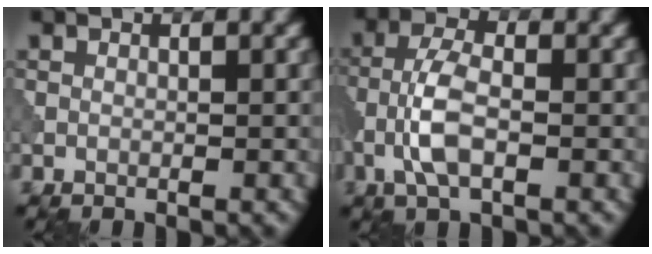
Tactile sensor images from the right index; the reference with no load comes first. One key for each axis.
{"total": 4.3, "fx": -1.5, "fy": 1.8, "fz": 3.7, "tx": -0.079, "ty": 0.007, "tz": -0.036}